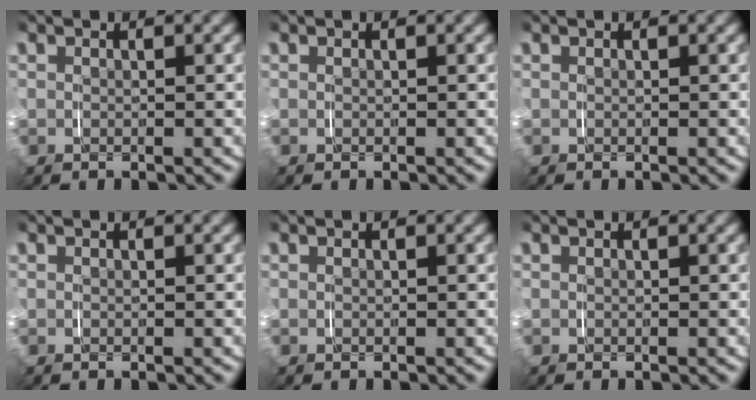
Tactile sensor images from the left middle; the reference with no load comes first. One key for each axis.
{"total": 0.0}
{"total": 0.0}
{"total": 0.0}
{"total": 0.0}
{"total": 0.0}